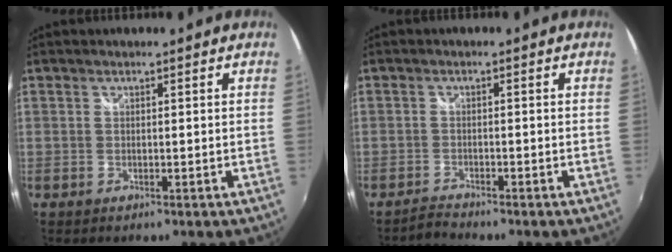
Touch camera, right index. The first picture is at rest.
{"total": 1.9, "force": [-1.9, 0.1, -0.2], "torque": [-0.005, -0.002, -0.042]}